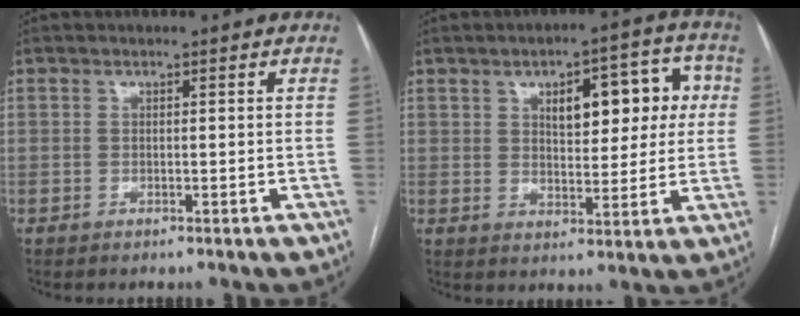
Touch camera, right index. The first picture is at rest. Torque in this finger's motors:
{"motor_torque": [0.47, 0.34, 0.22, 0.08]}